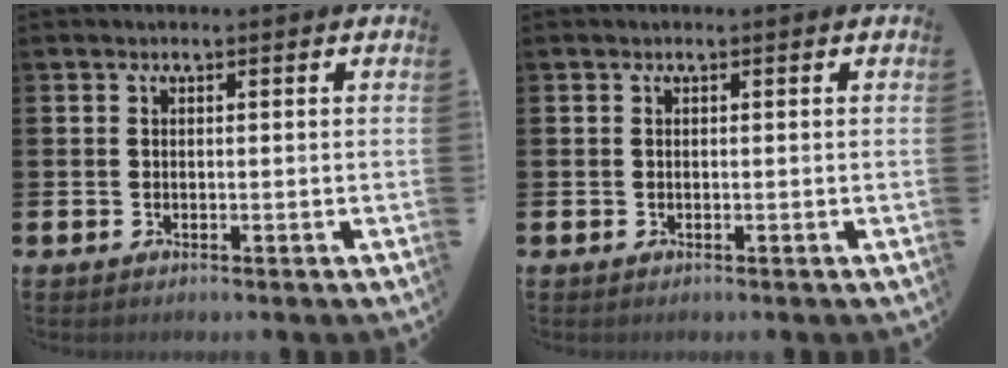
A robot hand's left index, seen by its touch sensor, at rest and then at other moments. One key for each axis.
{"total": 0.0}